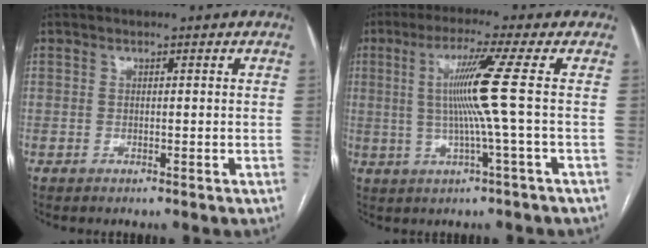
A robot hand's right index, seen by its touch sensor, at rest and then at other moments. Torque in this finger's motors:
{"motor_torque": [0.99, 0.36, 0.30, 0.10]}